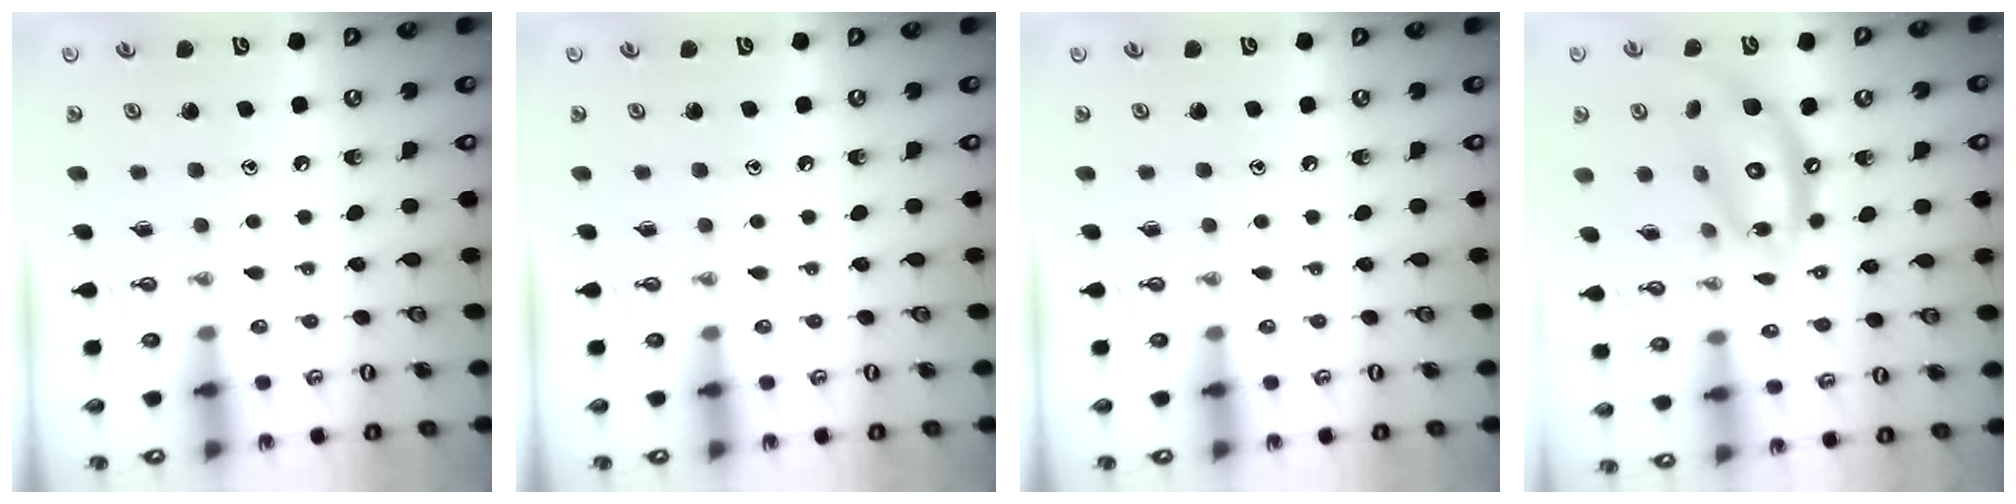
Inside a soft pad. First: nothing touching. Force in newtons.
{"total": 0.0}
{"total": 0.0}
{"total": 13.8, "press": 13.7, "slide": 1.2}